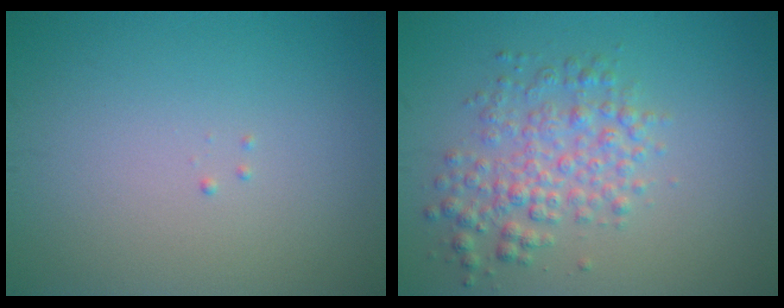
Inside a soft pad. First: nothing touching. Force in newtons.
{"total": 3.8, "press": 3.8, "slide": 0.1}